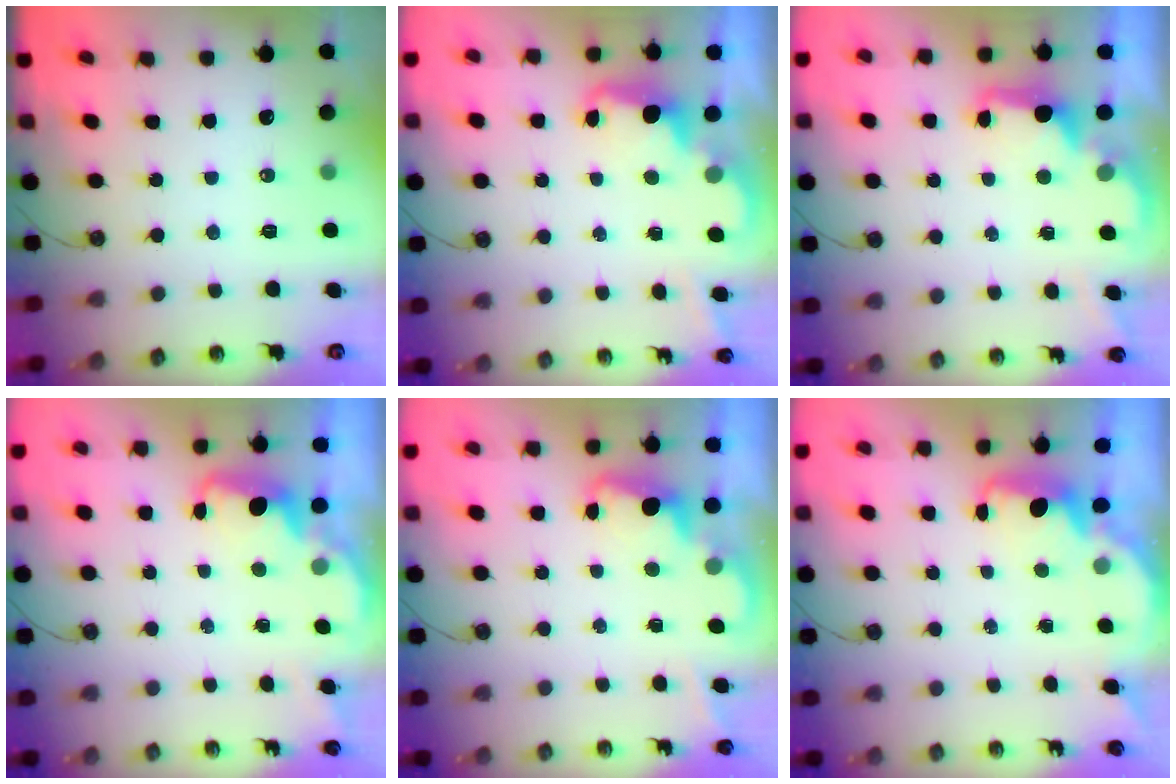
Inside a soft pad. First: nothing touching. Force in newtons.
{"total": 2.2, "press": 2.2, "slide": 0.5}
{"total": 2.5, "press": 2.4, "slide": 0.6}
{"total": 2.3, "press": 2.3, "slide": 0.5}
{"total": 2.5, "press": 2.4, "slide": 0.5}
{"total": 2.2, "press": 2.1, "slide": 0.6}